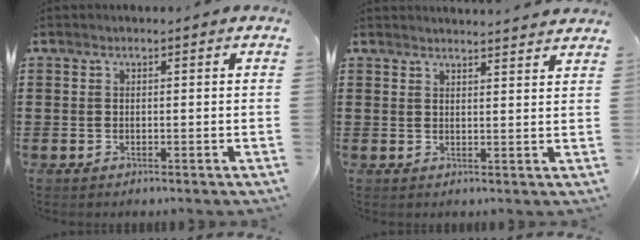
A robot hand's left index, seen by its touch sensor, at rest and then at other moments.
{"total": 2.4, "force": [2.3, -0.4, 0.0], "torque": [-0.008, -0.010, 0.044]}